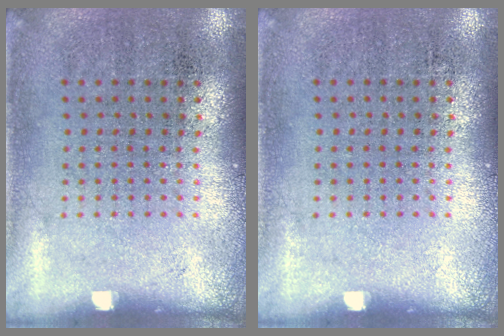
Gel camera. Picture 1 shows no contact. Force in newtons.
{"total": 0.0}